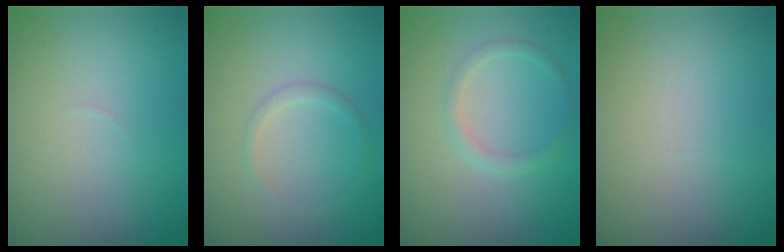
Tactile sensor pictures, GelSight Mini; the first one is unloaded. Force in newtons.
{"total": 0.9, "press": 0.9, "slide": 0.0}
{"total": 1.4, "press": 1.4, "slide": 0.1}
{"total": 0.0}